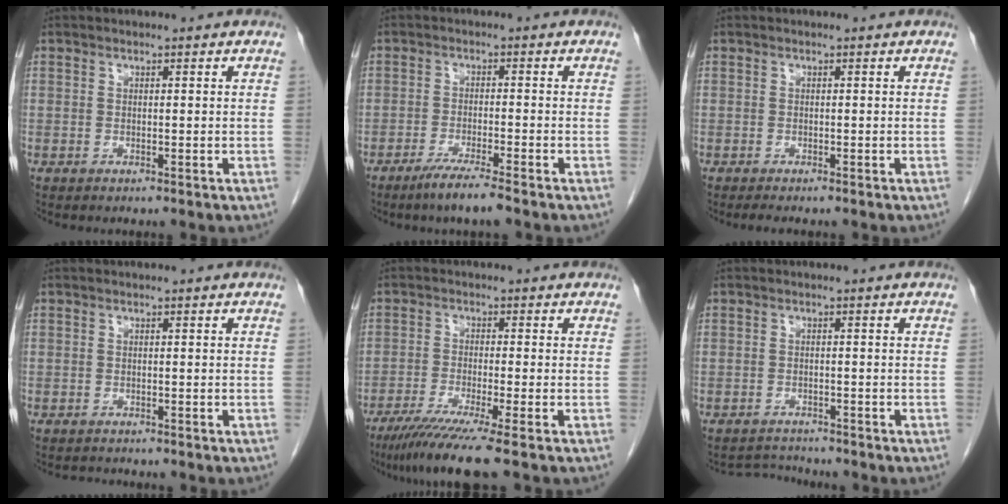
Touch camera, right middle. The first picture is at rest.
{"total": 5.0, "force": [-3.7, -0.5, 3.4], "torque": [-0.065, -0.014, -0.068]}
{"total": 1.6, "force": [-1.3, 0.2, 0.9], "torque": [-0.014, -0.004, -0.015]}
{"total": 1.0, "force": [-1.0, 0.2, -0.1], "torque": [-0.005, -0.004, -0.014]}
{"total": 8.6, "force": [-6.3, -1.6, 5.6], "torque": [-0.089, -0.031, -0.105]}
{"total": 2.6, "force": [-2.5, 0.0, -0.7], "torque": [0.011, -0.012, -0.038]}